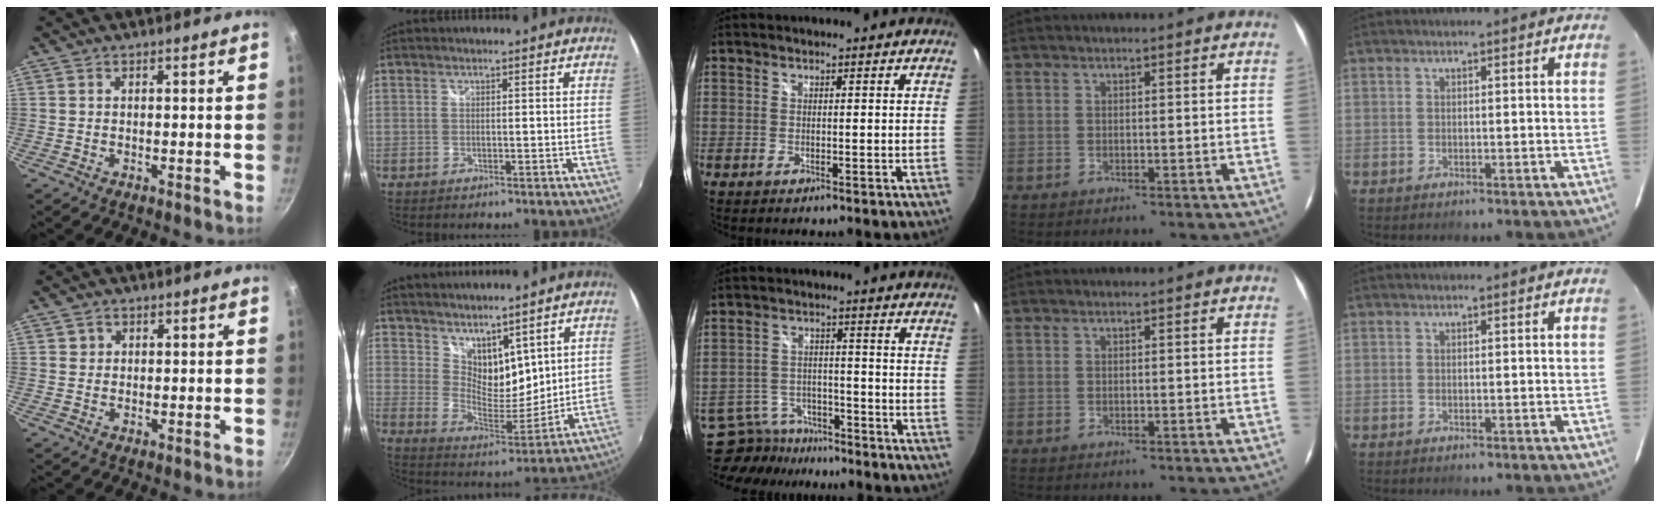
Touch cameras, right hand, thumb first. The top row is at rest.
{"thumb": {"total": 1.5, "force": [0.4, 1.4, 0.2], "torque": [0.004, 0.000, 0.005]}, "index": {"total": 9.9, "force": [7.1, 5.3, 4.3], "torque": [-0.065, -0.004, 0.141]}, "middle": {"total": 10.7, "force": [-9.4, 4.4, 2.1], "torque": [-0.067, 0.012, -0.142]}}